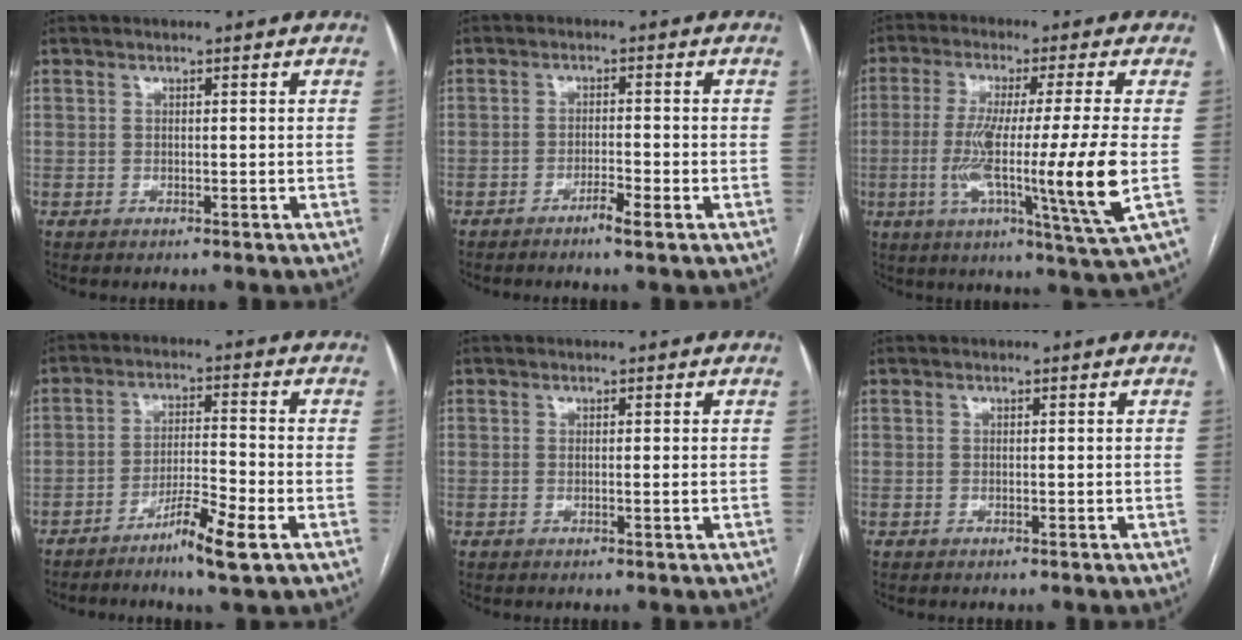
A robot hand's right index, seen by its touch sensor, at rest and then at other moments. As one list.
[{"total": 3.1, "force": [-1.9, -0.1, 2.4], "torque": [-0.042, -0.002, -0.036]}, {"total": 16.3, "force": [-2.4, -1.5, 16.1], "torque": [-0.280, -0.030, -0.049]}, {"total": 7.5, "force": [-4.4, 0.0, 6.1], "torque": [-0.110, -0.010, -0.077]}, {"total": 0.7, "force": [0.0, -0.2, 0.7], "torque": [-0.014, -0.004, -0.001]}, {"total": 0.0}]